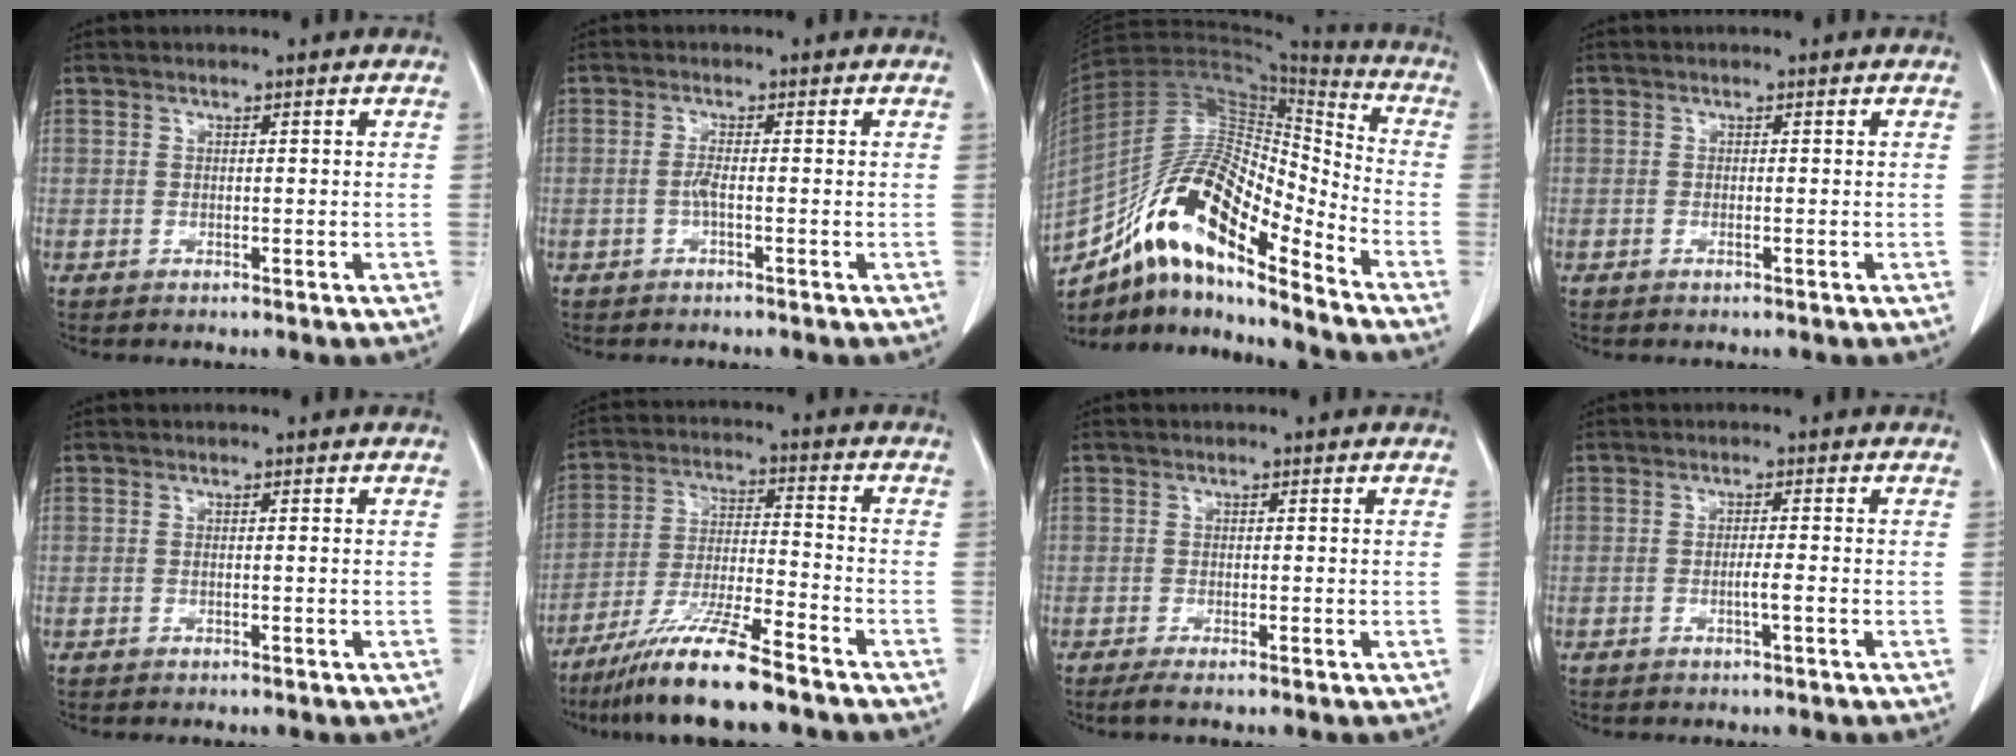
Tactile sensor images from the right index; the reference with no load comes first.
{"total": 1.4, "force": [-0.4, 0.0, 1.3], "torque": [-0.025, 0.002, -0.008]}
{"total": 18.8, "force": [-12.2, 4.5, 13.6], "torque": [-0.261, 0.022, -0.214]}
{"total": 0.0}
{"total": 0.0}
{"total": 11.8, "force": [-9.1, 0.0, 7.6], "torque": [-0.145, -0.028, -0.167]}
{"total": 1.8, "force": [-1.3, -0.2, 1.1], "torque": [-0.023, -0.004, -0.025]}
{"total": 1.6, "force": [-0.5, -0.3, 1.5], "torque": [-0.025, 0.001, -0.008]}